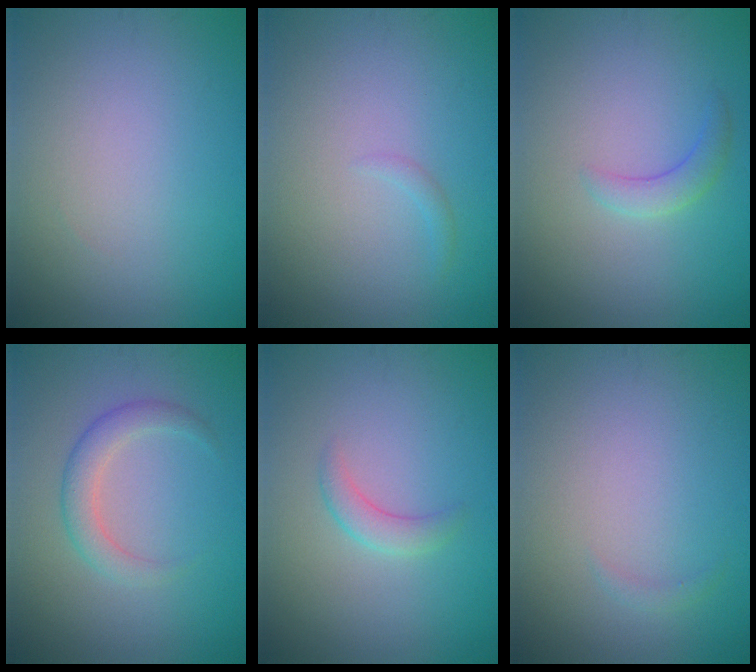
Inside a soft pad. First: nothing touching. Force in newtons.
{"total": 0.6, "press": 0.6, "slide": 0.1}
{"total": 1.8, "press": 1.8, "slide": 0.1}
{"total": 2.5, "press": 2.5, "slide": 0.2}
{"total": 1.7, "press": 1.7, "slide": 0.1}
{"total": 0.5, "press": 0.5, "slide": 0.0}